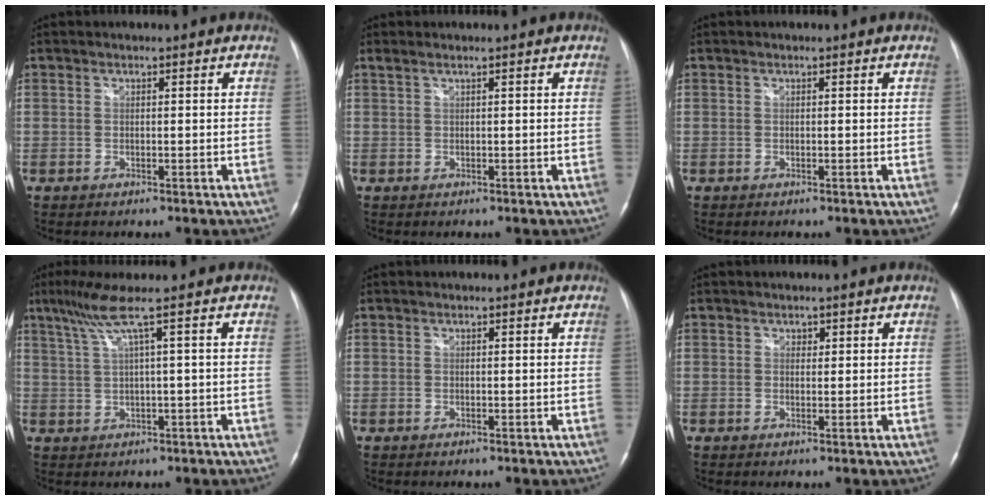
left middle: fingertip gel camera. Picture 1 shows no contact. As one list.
[{"total": 1.0, "force": [0.7, -0.1, 0.7], "torque": [-0.027, 0.019, 0.021]}, {"total": 0.0}, {"total": 4.9, "force": [2.4, -1.4, 4.0], "torque": [-0.092, 0.015, 0.054]}, {"total": 0.0}, {"total": 0.9, "force": [0.4, 0.7, 0.3], "torque": [0.000, -0.001, 0.005]}]